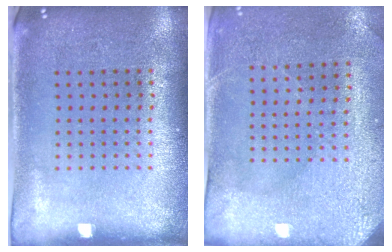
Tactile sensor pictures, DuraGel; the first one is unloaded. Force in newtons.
{"total": 2.9, "press": 2.7, "slide": 1.1}